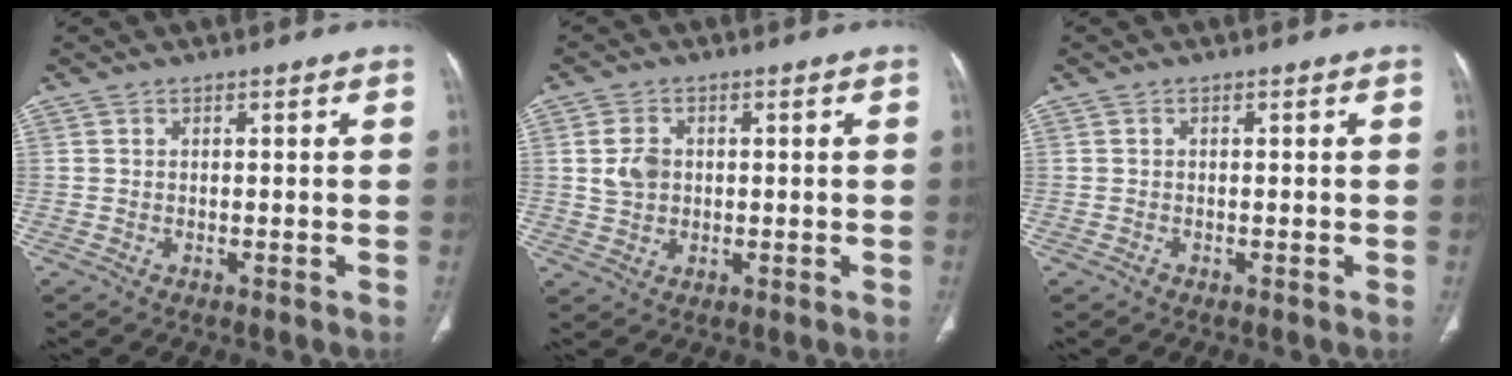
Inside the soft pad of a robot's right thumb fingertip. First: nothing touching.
{"total": 4.5, "force": [0.5, 3.5, 2.8], "torque": [-0.044, 0.001, 0.012]}
{"total": 0.5, "force": [-0.3, 0.4, 0.1], "torque": [0.000, 0.001, -0.007]}